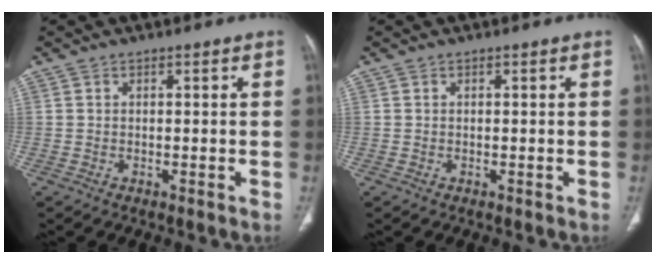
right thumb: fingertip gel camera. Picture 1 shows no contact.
{"total": 0.0}